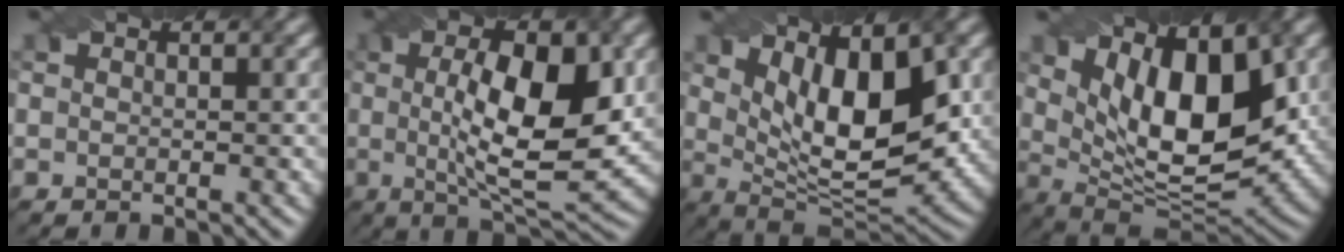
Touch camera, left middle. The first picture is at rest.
{"total": 10.5, "force": [0.9, 3.4, 9.9], "torque": [-0.147, -0.001, 0.019]}
{"total": 10.4, "force": [2.6, 4.5, 9.0], "torque": [-0.134, -0.010, 0.044]}
{"total": 11.5, "force": [3.3, 5.2, 9.7], "torque": [-0.146, -0.008, 0.057]}